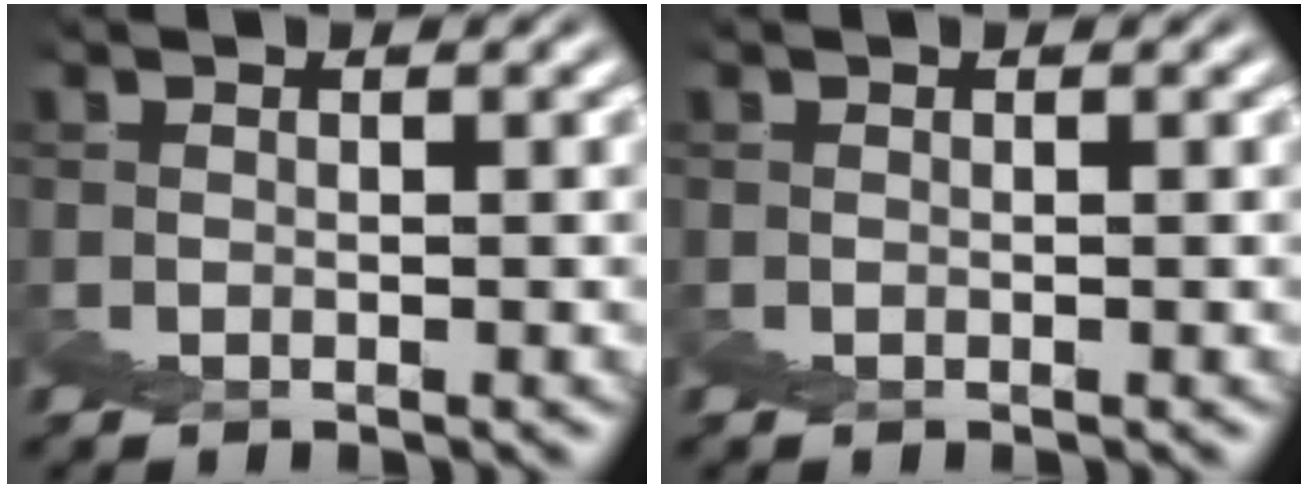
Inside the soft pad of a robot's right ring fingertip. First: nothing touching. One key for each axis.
{"total": 0.0}